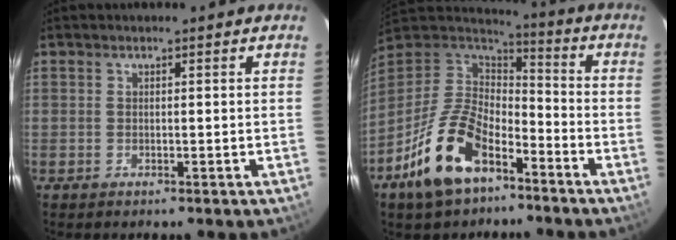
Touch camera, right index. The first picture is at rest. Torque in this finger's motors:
{"motor_torque": [0.60, -0.55, 0.93, 0.21]}